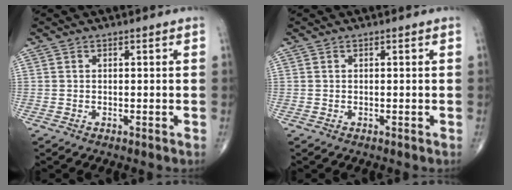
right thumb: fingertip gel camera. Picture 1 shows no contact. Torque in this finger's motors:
{"motor_torque": [-0.03, 0.00, 0.00, 0.00, 0.00]}